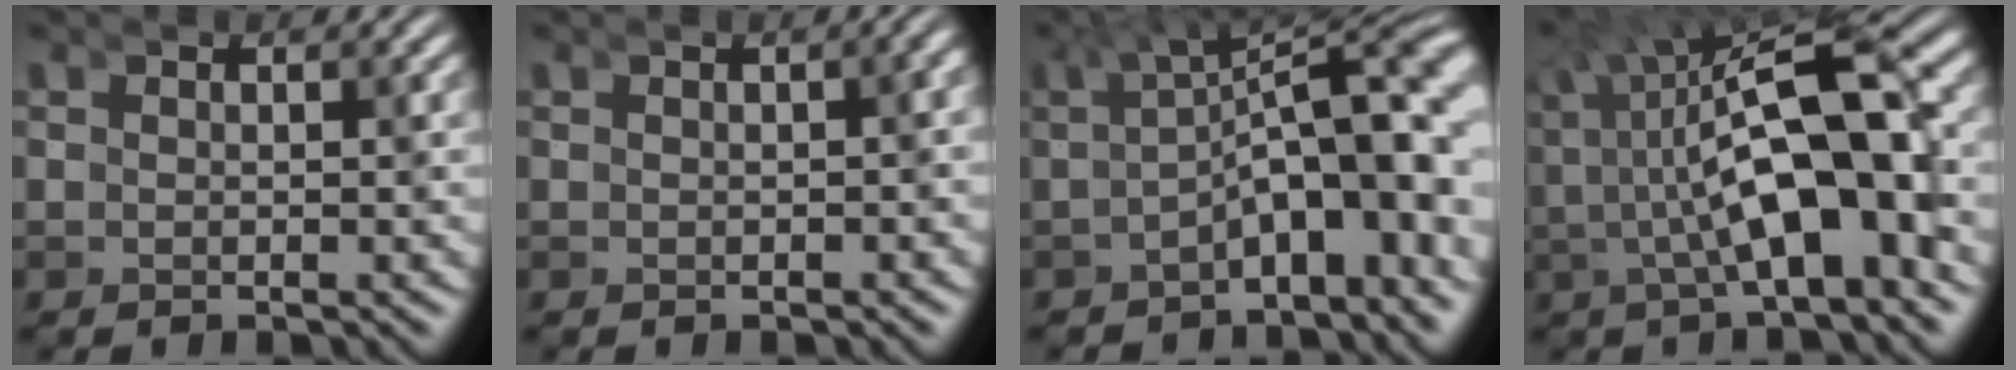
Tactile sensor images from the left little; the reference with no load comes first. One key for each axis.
{"total": 0.7, "fx": -0.2, "fy": 0.2, "fz": 0.6, "tx": -0.003, "ty": 0.008, "tz": -0.003}
{"total": 6.8, "fx": -1.1, "fy": 2.5, "fz": 6.2, "tx": -0.094, "ty": -0.005, "tz": -0.017}
{"total": 6.8, "fx": -3.1, "fy": 2.6, "fz": 5.5, "tx": -0.108, "ty": -0.015, "tz": -0.044}